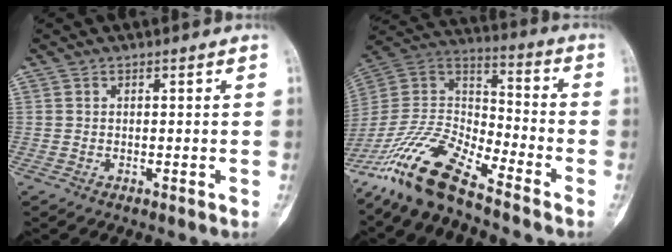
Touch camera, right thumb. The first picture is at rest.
{"total": 16.1, "force": [-12.5, 4.1, 9.2], "torque": [-0.175, 0.074, -0.246]}